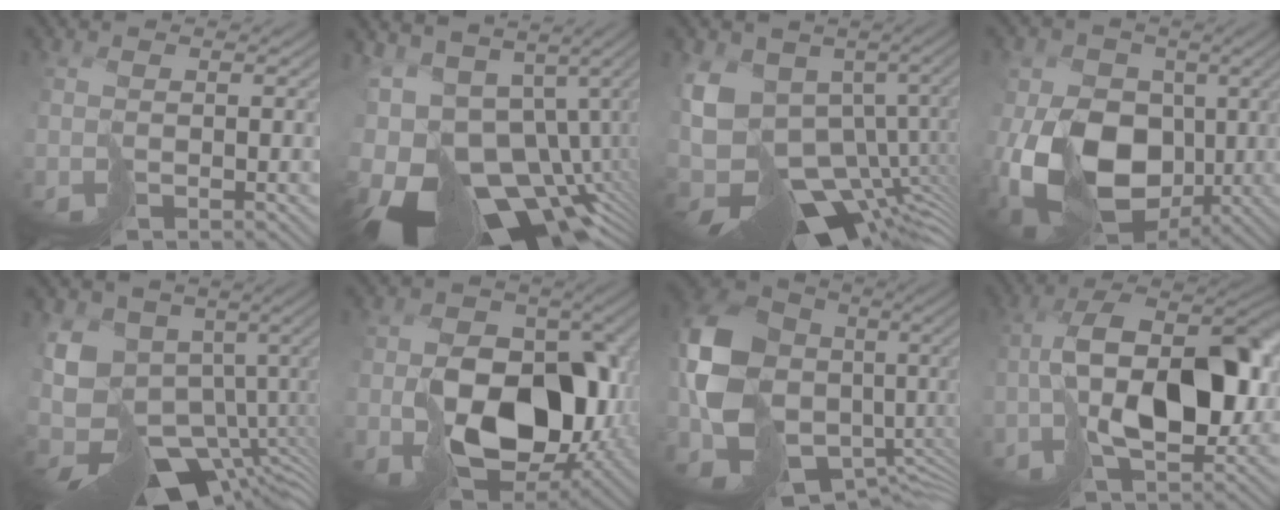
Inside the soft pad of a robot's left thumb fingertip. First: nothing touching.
{"total": 16.3, "force": [-5.4, 9.3, 12.3], "torque": [-0.217, -0.028, -0.063]}
{"total": 14.1, "force": [-3.7, 8.4, 10.7], "torque": [-0.224, -0.018, -0.049]}
{"total": 14.5, "force": [-2.0, 11.0, 9.2], "torque": [-0.168, -0.013, -0.029]}
{"total": 13.4, "force": [-4.5, 8.7, 9.2], "torque": [-0.209, -0.015, -0.066]}
{"total": 13.4, "force": [-2.6, 9.6, 8.9], "torque": [-0.113, -0.020, -0.043]}
{"total": 15.3, "force": [-2.8, 12.0, 9.0], "torque": [-0.199, -0.029, -0.048]}
{"total": 11.5, "force": [-1.1, 6.3, 9.5], "torque": [-0.139, 0.022, -0.020]}